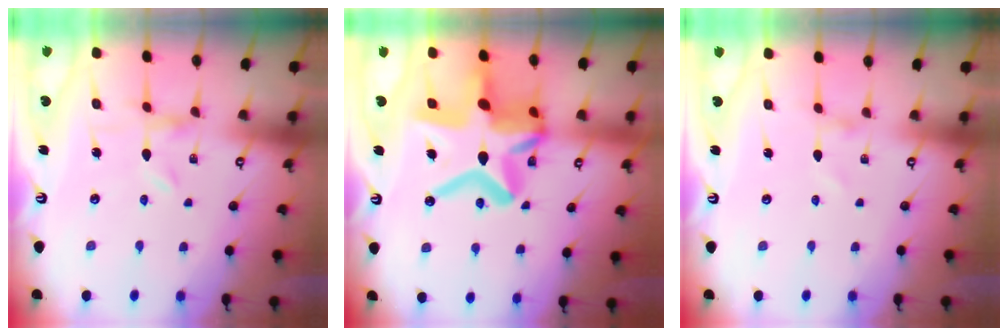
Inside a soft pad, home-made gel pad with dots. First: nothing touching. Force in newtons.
{"total": 24.3, "press": 24.2, "slide": 2.1}
{"total": 1.0, "press": 1.0, "slide": 0.1}